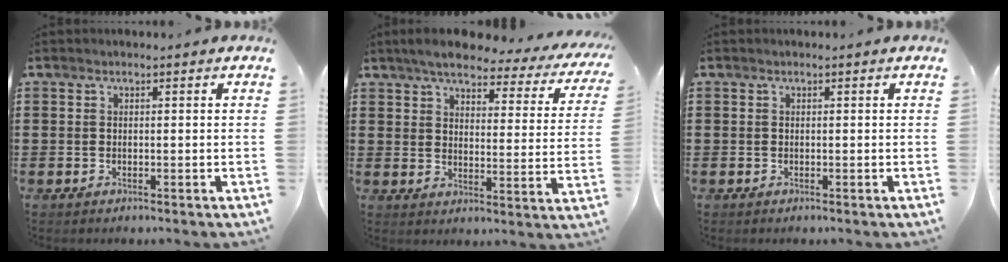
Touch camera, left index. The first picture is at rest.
{"total": 5.7, "force": [5.0, 1.0, 2.5], "torque": [-0.065, -0.028, 0.081]}
{"total": 0.0}